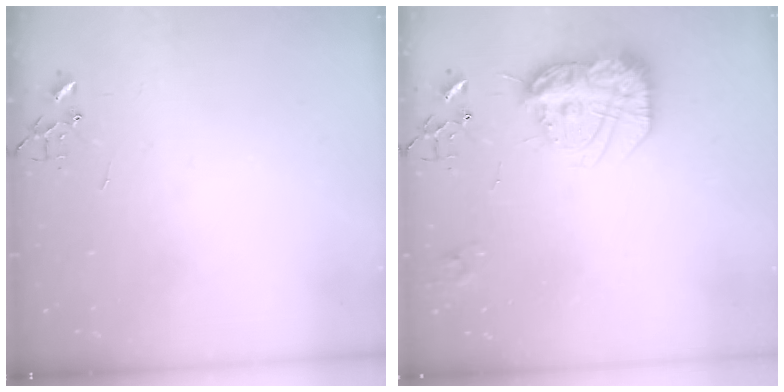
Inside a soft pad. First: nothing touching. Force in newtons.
{"total": 17.7, "press": 17.6, "slide": 1.8}